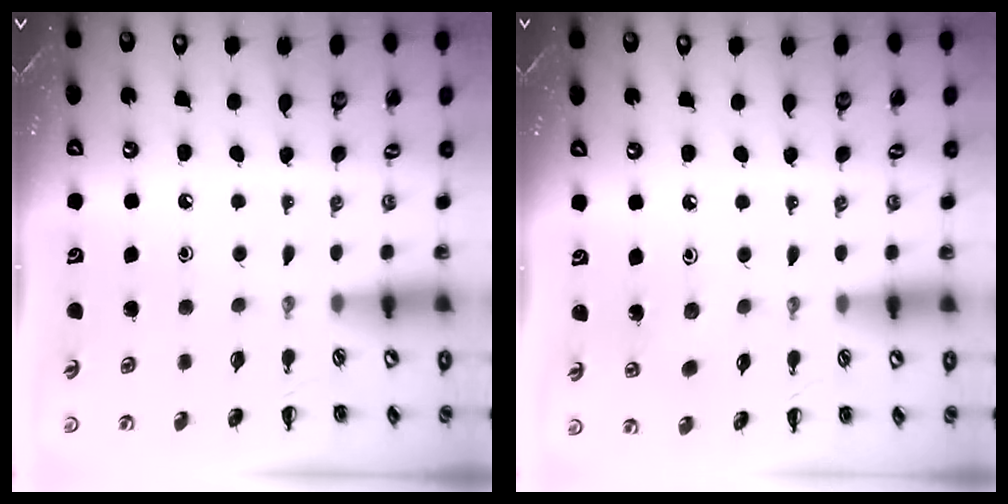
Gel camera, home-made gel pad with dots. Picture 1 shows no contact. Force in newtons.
{"total": 2.8, "press": 2.6, "slide": 0.9}